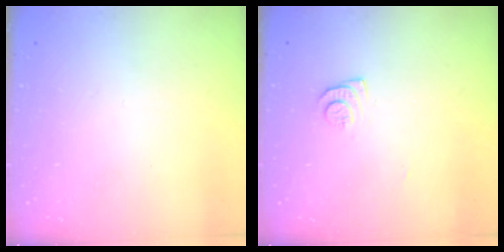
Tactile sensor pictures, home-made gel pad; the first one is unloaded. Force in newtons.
{"total": 6.6, "press": 6.5, "slide": 0.8}